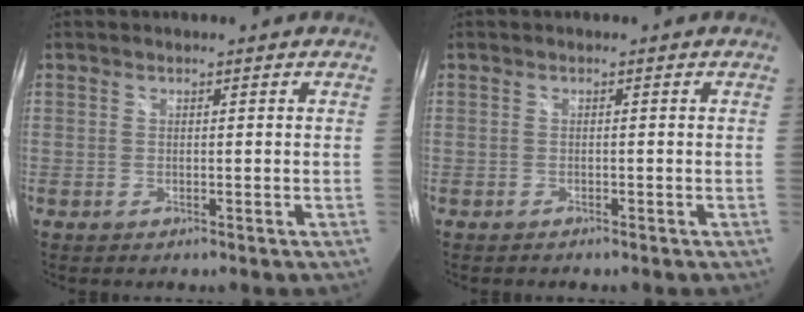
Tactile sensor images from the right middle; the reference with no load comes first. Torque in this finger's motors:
{"motor_torque": [-0.60, -0.22, -0.06, -0.01]}